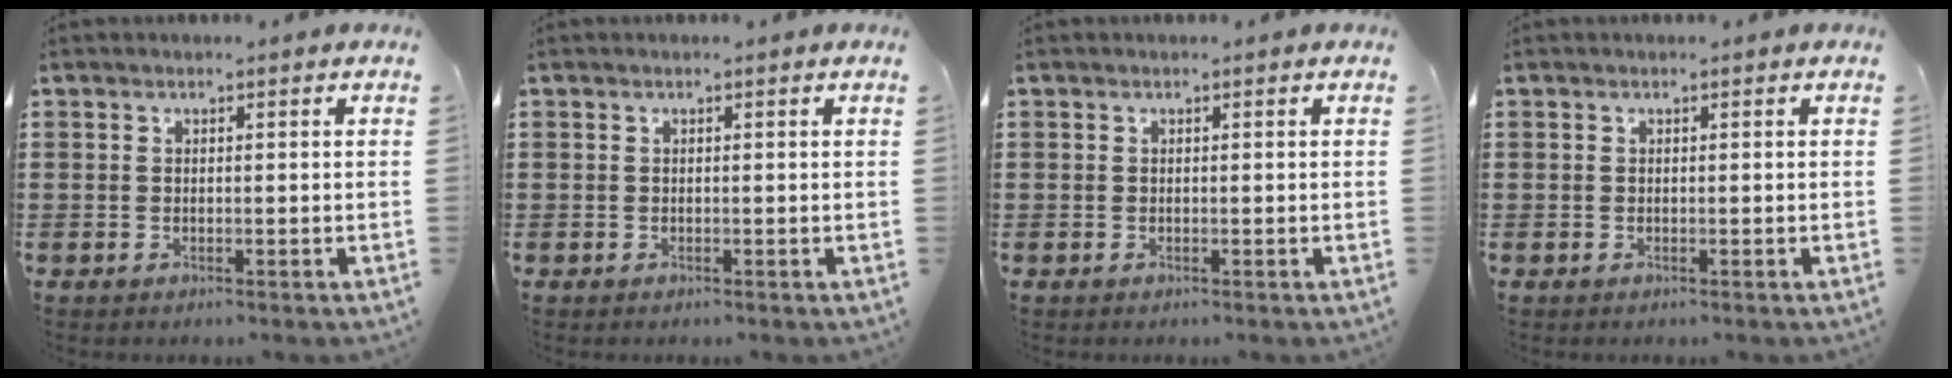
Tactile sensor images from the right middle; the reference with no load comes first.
{"total": 0.0}
{"total": 0.0}
{"total": 0.0}